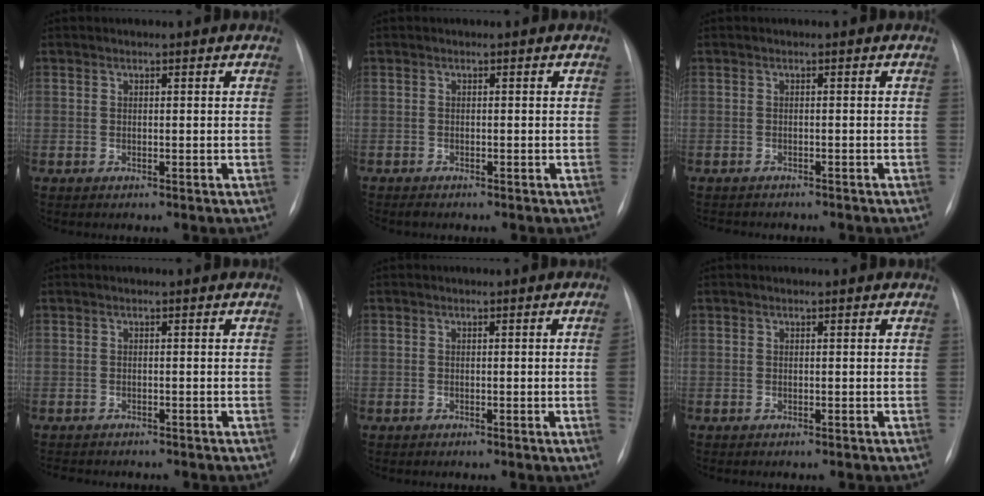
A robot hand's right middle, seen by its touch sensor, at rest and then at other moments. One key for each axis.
{"total": 0.9, "fx": -0.8, "fy": 0.2, "fz": 0.3, "tx": -0.007, "ty": -0.002, "tz": -0.013}
{"total": 5.3, "fx": -4.8, "fy": 1.6, "fz": 1.7, "tx": -0.021, "ty": -0.003, "tz": -0.059}
{"total": 5.2, "fx": -4.6, "fy": 1.7, "fz": 1.9, "tx": -0.027, "ty": -0.004, "tz": -0.056}
{"total": 1.8, "fx": -0.3, "fy": -0.6, "fz": 1.7, "tx": -0.023, "ty": -0.001, "tz": -0.002}
{"total": 0.7, "fx": -0.6, "fy": 0.2, "fz": 0.2, "tx": -0.008, "ty": -0.001, "tz": -0.008}